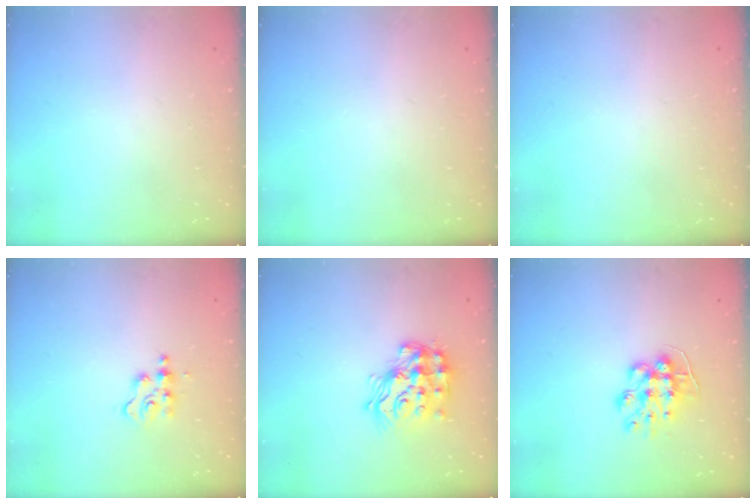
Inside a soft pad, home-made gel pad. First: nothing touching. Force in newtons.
{"total": 0.0}
{"total": 0.0}
{"total": 2.1, "press": 2.0, "slide": 0.4}
{"total": 15.7, "press": 15.6, "slide": 1.2}
{"total": 9.8, "press": 9.8, "slide": 0.1}